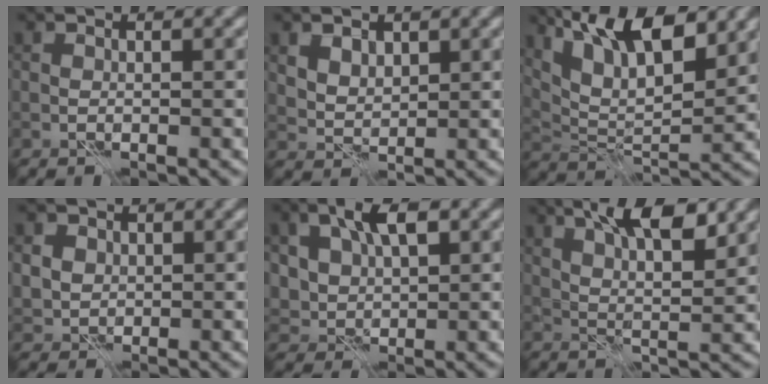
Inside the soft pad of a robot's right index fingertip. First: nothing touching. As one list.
[{"total": 2.3, "force": [1.3, 1.5, 1.1], "torque": [-0.025, -0.005, 0.026]}, {"total": 10.1, "force": [5.7, 3.7, 7.4], "torque": [-0.131, 0.009, 0.099]}, {"total": 4.9, "force": [1.7, 4.2, 1.8], "torque": [-0.045, 0.019, 0.020]}, {"total": 5.9, "force": [2.2, 3.6, 4.1], "torque": [-0.081, 0.004, 0.032]}, {"total": 6.8, "force": [3.8, 2.0, 5.2], "torque": [-0.080, 0.007, 0.057]}]